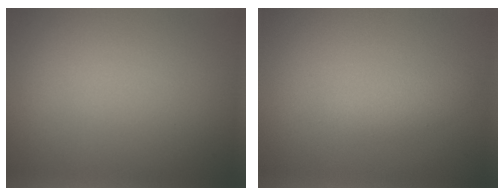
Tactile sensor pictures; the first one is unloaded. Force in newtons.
{"total": 1.5, "press": 1.5, "slide": 0.1}